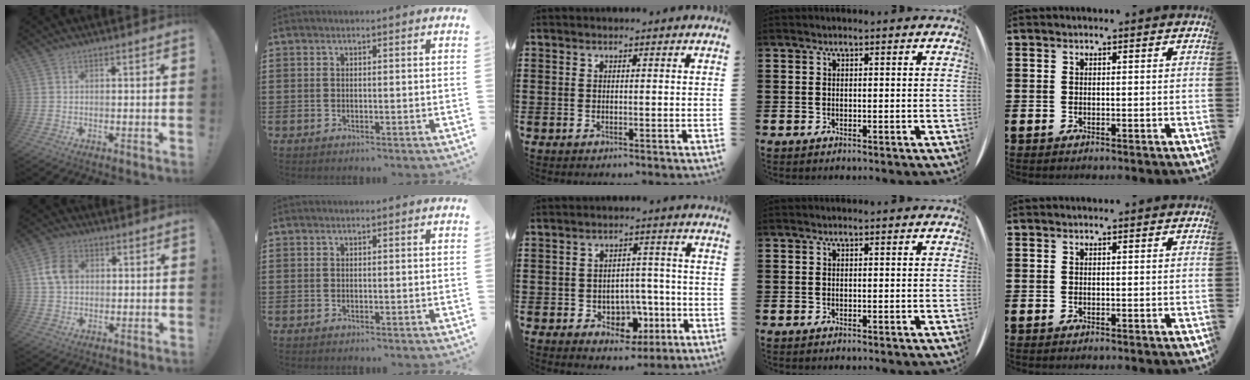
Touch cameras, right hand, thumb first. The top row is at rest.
{"thumb": {"total": 8.8, "force": [1.8, 6.7, 5.3], "torque": [-0.089, 0.013, 0.038]}, "middle": {"total": 4.6, "force": [-1.8, 3.8, 1.8], "torque": [-0.036, 0.010, -0.035]}}